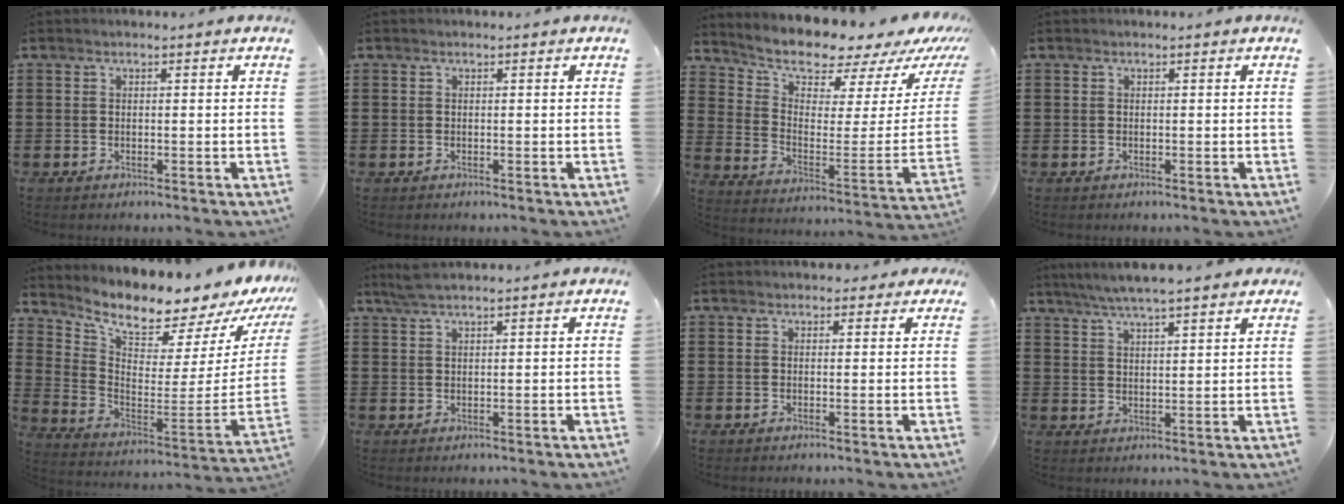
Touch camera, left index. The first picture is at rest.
{"total": 0.0}
{"total": 7.2, "force": [6.8, 1.8, 1.5], "torque": [-0.050, -0.078, 0.112]}
{"total": 0.0}
{"total": 7.0, "force": [6.4, 1.1, 2.5], "torque": [-0.074, -0.078, 0.102]}
{"total": 2.4, "force": [1.9, 0.2, 1.5], "torque": [-0.032, 0.003, 0.035]}
{"total": 1.3, "force": [1.0, 0.7, 0.4], "torque": [-0.004, 0.004, 0.017]}
{"total": 4.8, "force": [4.2, 0.2, 2.5], "torque": [-0.058, -0.008, 0.072]}